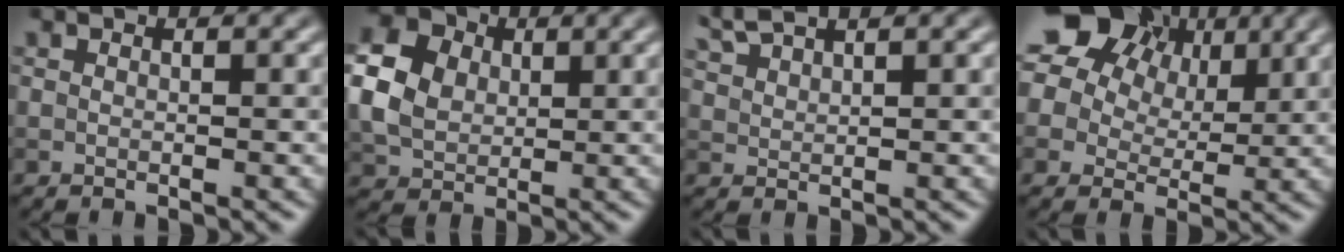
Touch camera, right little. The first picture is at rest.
{"total": 6.3, "force": [1.0, 5.0, 3.6], "torque": [-0.095, 0.013, 0.018]}
{"total": 2.6, "force": [2.3, 0.3, 1.0], "torque": [-0.021, 0.011, 0.053]}
{"total": 16.0, "force": [8.1, 10.9, 8.5], "torque": [-0.175, 0.046, 0.147]}